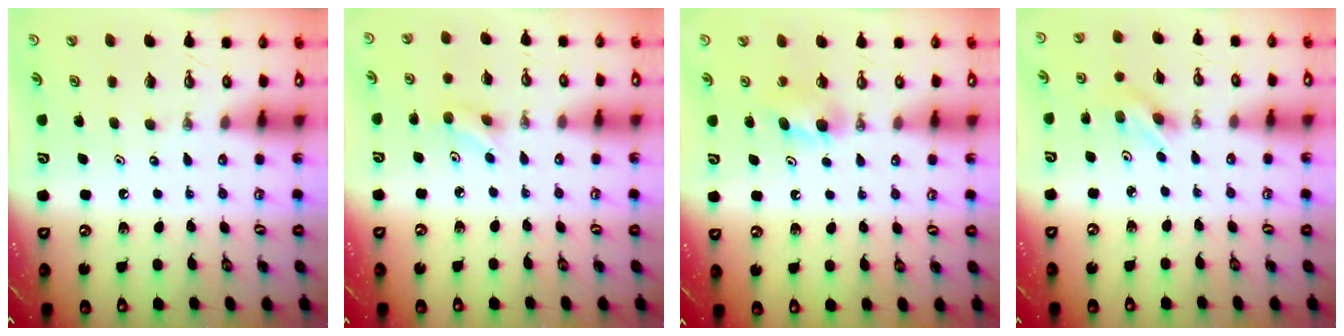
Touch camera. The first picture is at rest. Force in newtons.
{"total": 4.6, "press": 4.5, "slide": 0.9}
{"total": 7.1, "press": 3.4, "slide": 6.3}
{"total": 2.3, "press": 2.1, "slide": 0.8}